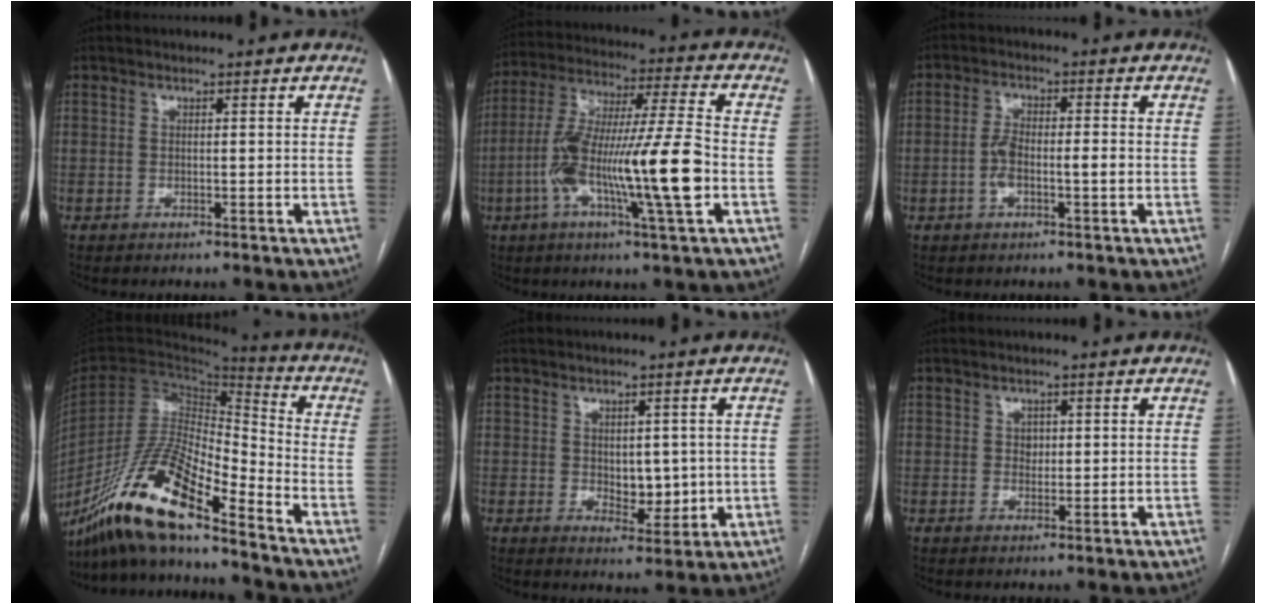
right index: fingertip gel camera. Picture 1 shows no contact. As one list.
[{"total": 18.2, "force": [-4.5, 0.4, 17.6], "torque": [-0.332, -0.001, -0.083]}, {"total": 4.6, "force": [-1.0, 1.3, 4.3], "torque": [-0.086, 0.016, -0.015]}, {"total": 18.1, "force": [-13.5, 2.4, 11.7], "torque": [-0.235, -0.018, -0.256]}, {"total": 5.1, "force": [0.2, 2.9, 4.2], "torque": [-0.051, -0.002, 0.015]}, {"total": 1.4, "force": [0.4, 1.2, 0.8], "torque": [-0.008, 0.000, 0.006]}]